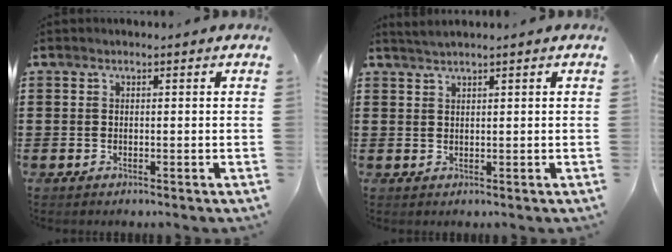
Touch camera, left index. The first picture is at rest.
{"total": 1.3, "force": [1.2, -0.2, 0.6], "torque": [-0.012, 0.000, 0.023]}